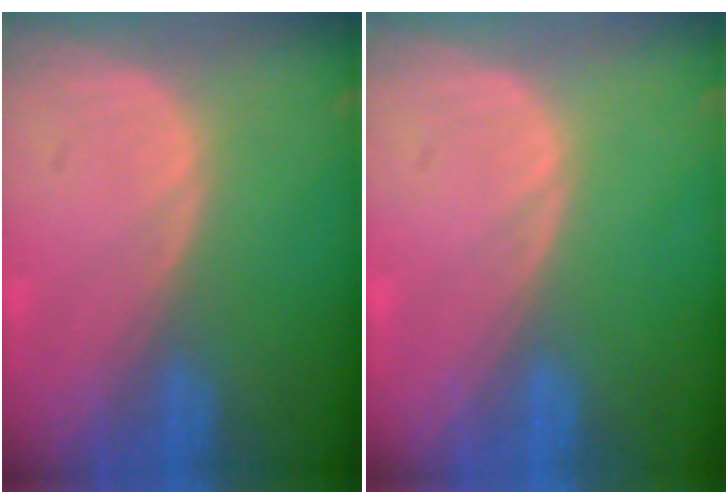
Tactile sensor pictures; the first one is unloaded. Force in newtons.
{"total": 0.0}